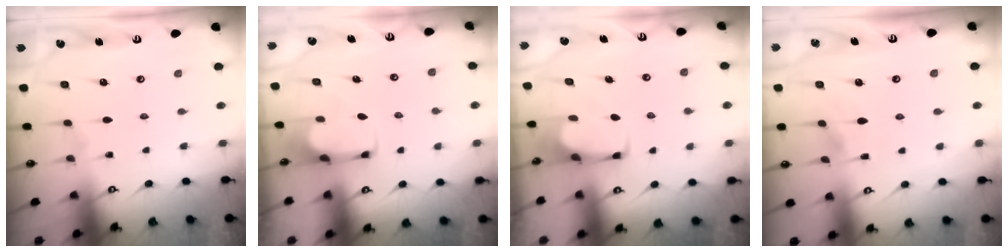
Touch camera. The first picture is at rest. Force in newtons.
{"total": 2.7, "press": 2.6, "slide": 0.9}
{"total": 2.6, "press": 2.6, "slide": 0.4}
{"total": 1.2, "press": 0.8, "slide": 0.9}